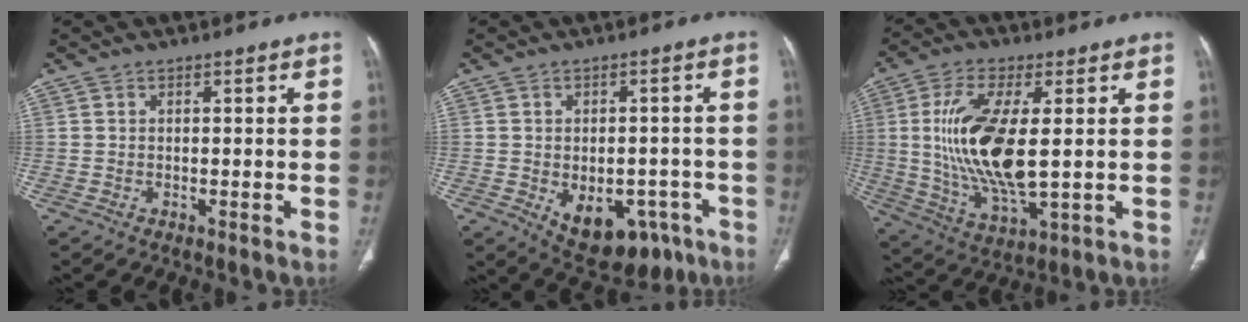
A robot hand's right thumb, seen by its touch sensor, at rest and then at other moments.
{"total": 13.2, "force": [-5.7, 8.4, 8.4], "torque": [-0.092, 0.023, -0.061]}
{"total": 17.1, "force": [1.5, 6.5, 15.7], "torque": [-0.321, -0.018, 0.037]}